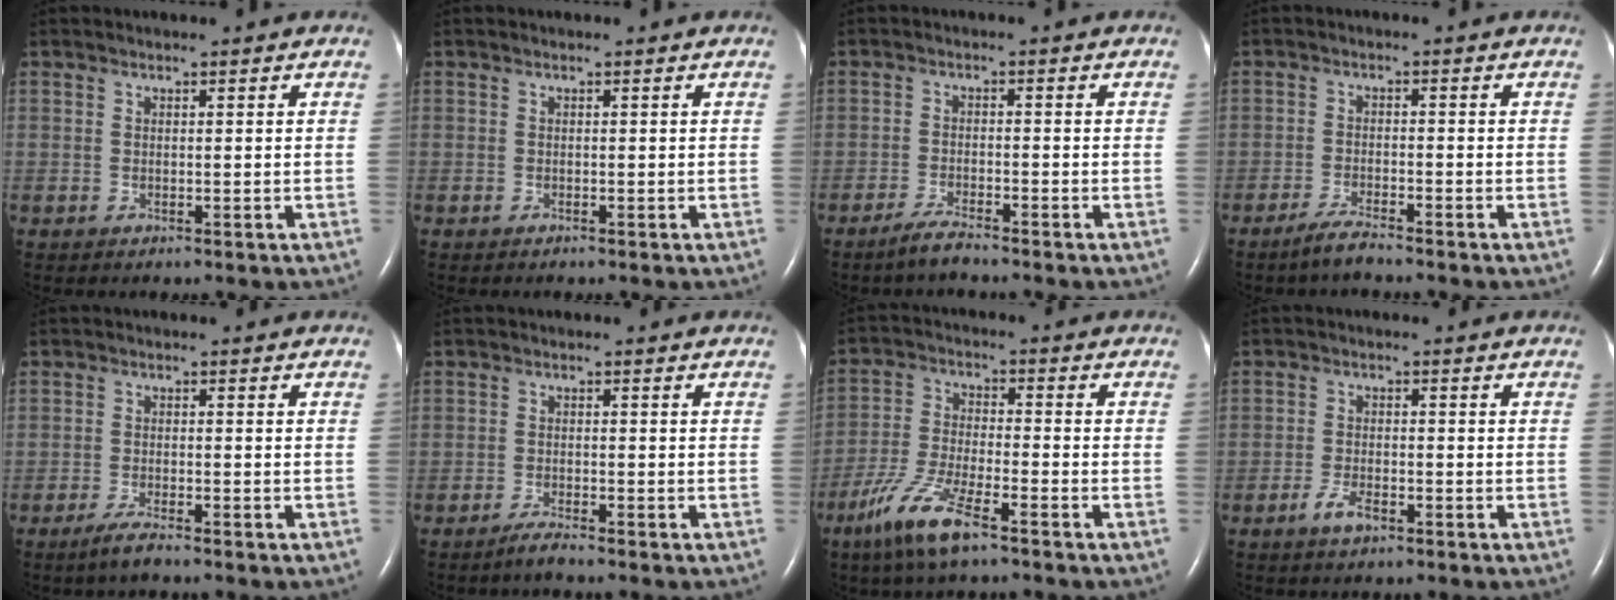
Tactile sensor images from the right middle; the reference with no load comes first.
{"total": 0.0}
{"total": 3.0, "force": [-2.7, 0.0, 1.3], "torque": [-0.039, -0.009, -0.054]}
{"total": 3.2, "force": [-2.8, 0.0, 1.5], "torque": [-0.042, -0.009, -0.056]}
{"total": 2.8, "force": [-2.3, 0.1, 1.6], "torque": [-0.046, -0.007, -0.046]}
{"total": 2.0, "force": [-1.9, -0.2, 0.8], "torque": [-0.025, -0.005, -0.036]}
{"total": 9.5, "force": [-6.3, 1.4, 7.0], "torque": [-0.153, -0.018, -0.125]}
{"total": 2.9, "force": [-2.0, 0.9, 2.0], "torque": [-0.044, 0.001, -0.038]}